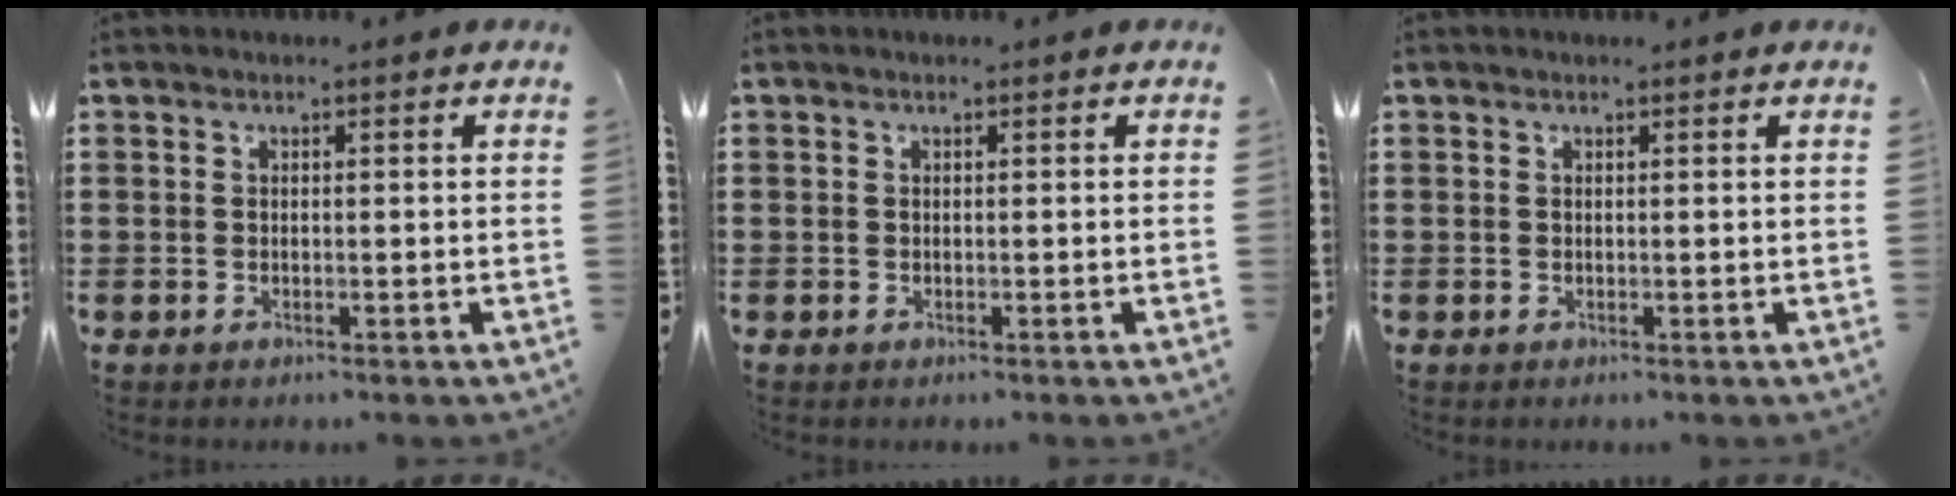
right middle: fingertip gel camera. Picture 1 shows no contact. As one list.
[{"total": 0.0}, {"total": 0.0}]